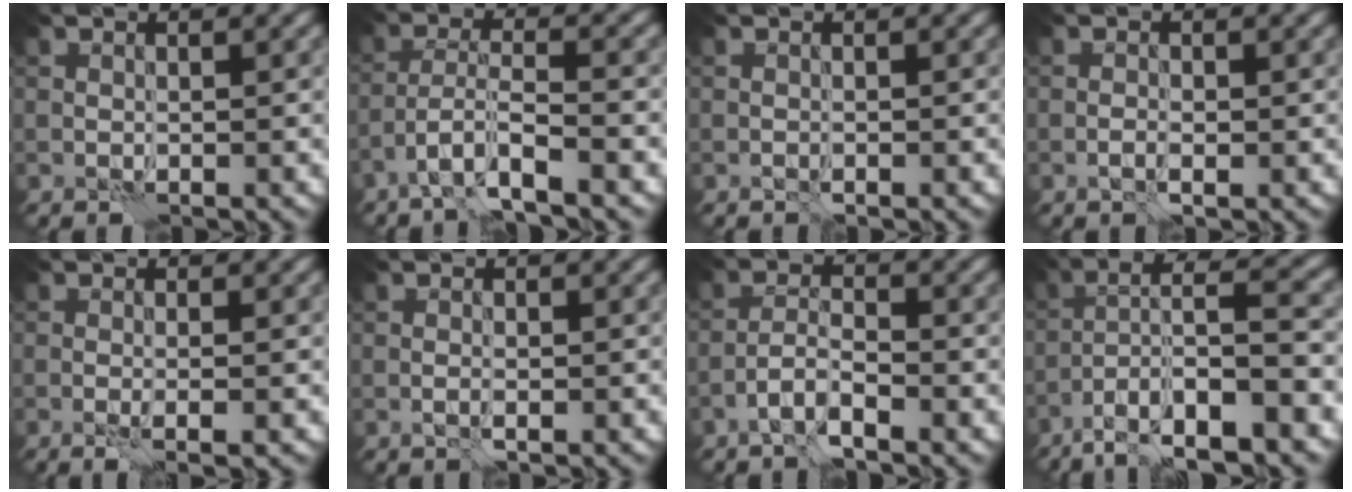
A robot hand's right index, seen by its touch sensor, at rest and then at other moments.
{"total": 4.9, "force": [-3.2, 0.8, 3.5], "torque": [-0.065, 0.003, -0.068]}
{"total": 0.6, "force": [-0.4, 0.0, 0.3], "torque": [-0.004, 0.003, -0.009]}
{"total": 1.3, "force": [-0.5, 0.5, 1.1], "torque": [-0.021, 0.002, -0.012]}
{"total": 2.3, "force": [-0.5, 0.6, 2.2], "torque": [-0.030, -0.002, -0.010]}
{"total": 1.0, "force": [-0.4, 0.2, 0.9], "torque": [-0.018, 0.001, -0.008]}
{"total": 2.9, "force": [-1.8, 0.8, 2.1], "torque": [-0.043, 0.009, -0.043]}
{"total": 10.7, "force": [-5.6, 2.3, 8.8], "torque": [-0.150, 0.012, -0.100]}